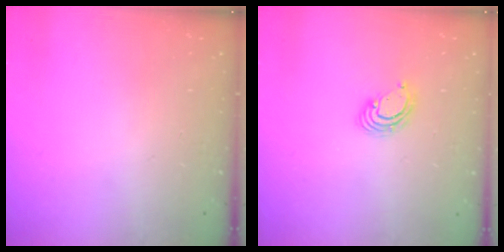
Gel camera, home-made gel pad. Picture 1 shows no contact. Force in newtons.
{"total": 3.3, "press": 3.3, "slide": 0.2}